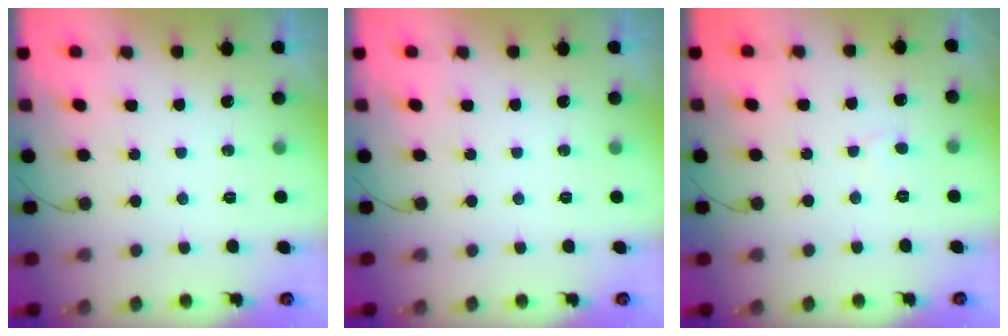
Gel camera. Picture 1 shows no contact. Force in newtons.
{"total": 0.0}
{"total": 3.4, "press": 3.4, "slide": 0.4}